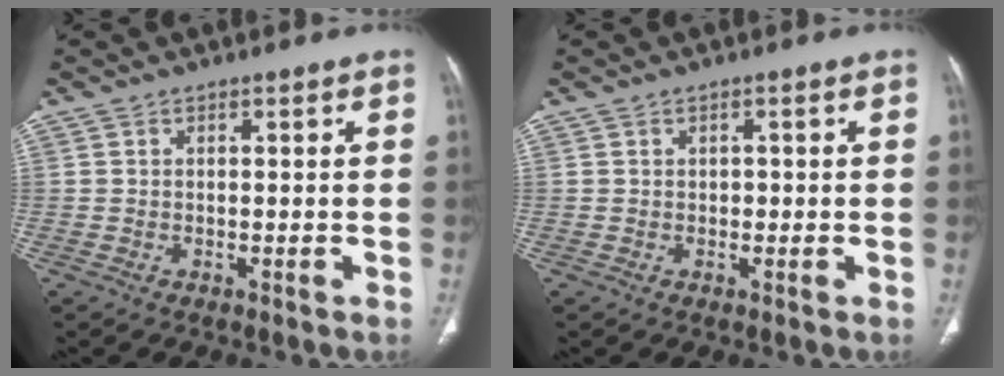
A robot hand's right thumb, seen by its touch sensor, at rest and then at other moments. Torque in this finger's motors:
{"motor_torque": [-0.28, 0.09, 0.36, 0.00, -0.03]}